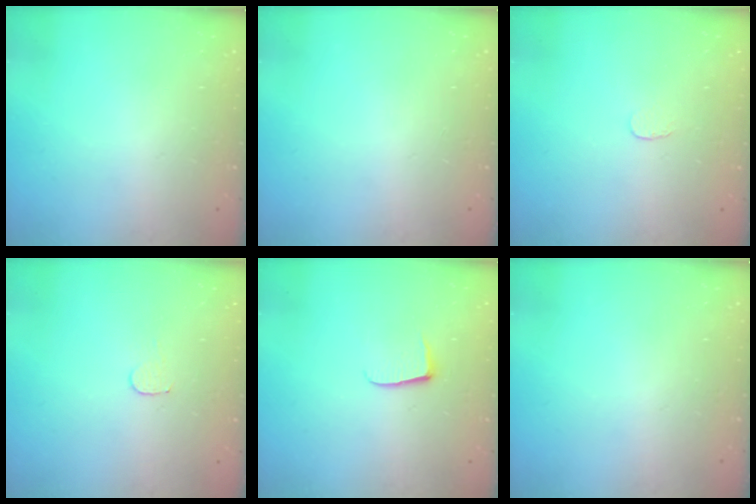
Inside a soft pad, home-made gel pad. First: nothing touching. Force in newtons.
{"total": 0.0}
{"total": 2.6, "press": 2.6, "slide": 0.2}
{"total": 3.5, "press": 3.5, "slide": 0.3}
{"total": 5.4, "press": 5.3, "slide": 0.5}
{"total": 0.0}